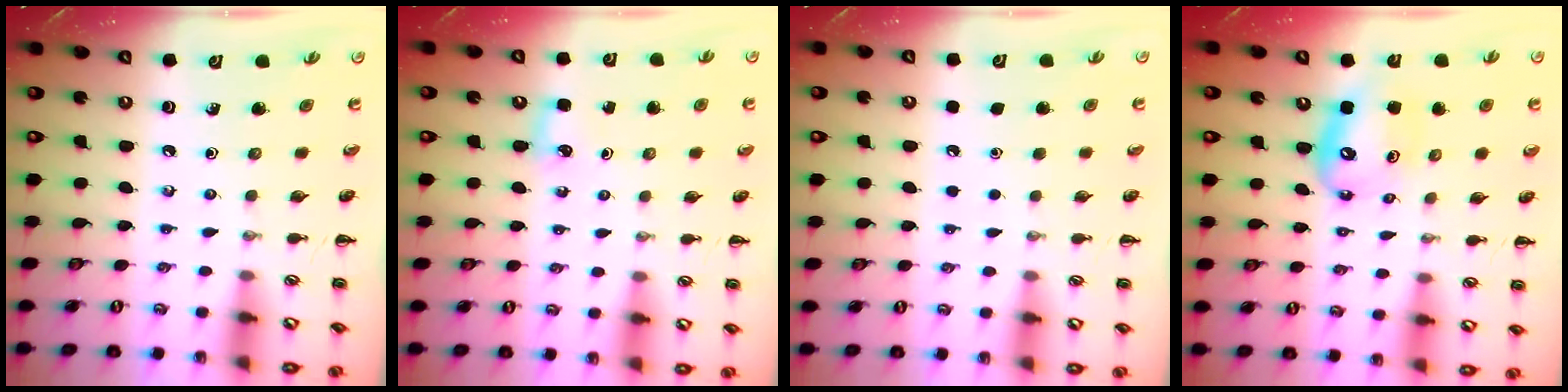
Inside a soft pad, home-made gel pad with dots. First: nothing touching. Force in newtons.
{"total": 3.6, "press": 3.4, "slide": 1.3}
{"total": 1.6, "press": 1.6, "slide": 0.1}
{"total": 11.4, "press": 11.0, "slide": 3.0}